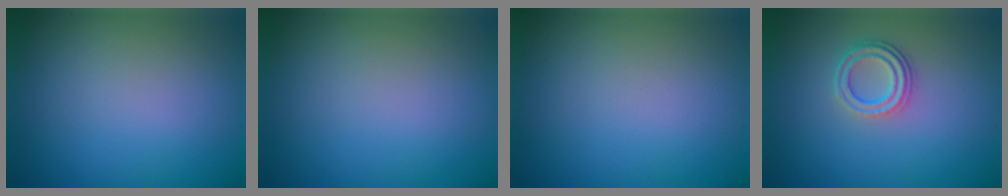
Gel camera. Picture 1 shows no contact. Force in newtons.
{"total": 0.0}
{"total": 0.0}
{"total": 3.1, "press": 2.4, "slide": 2.0}